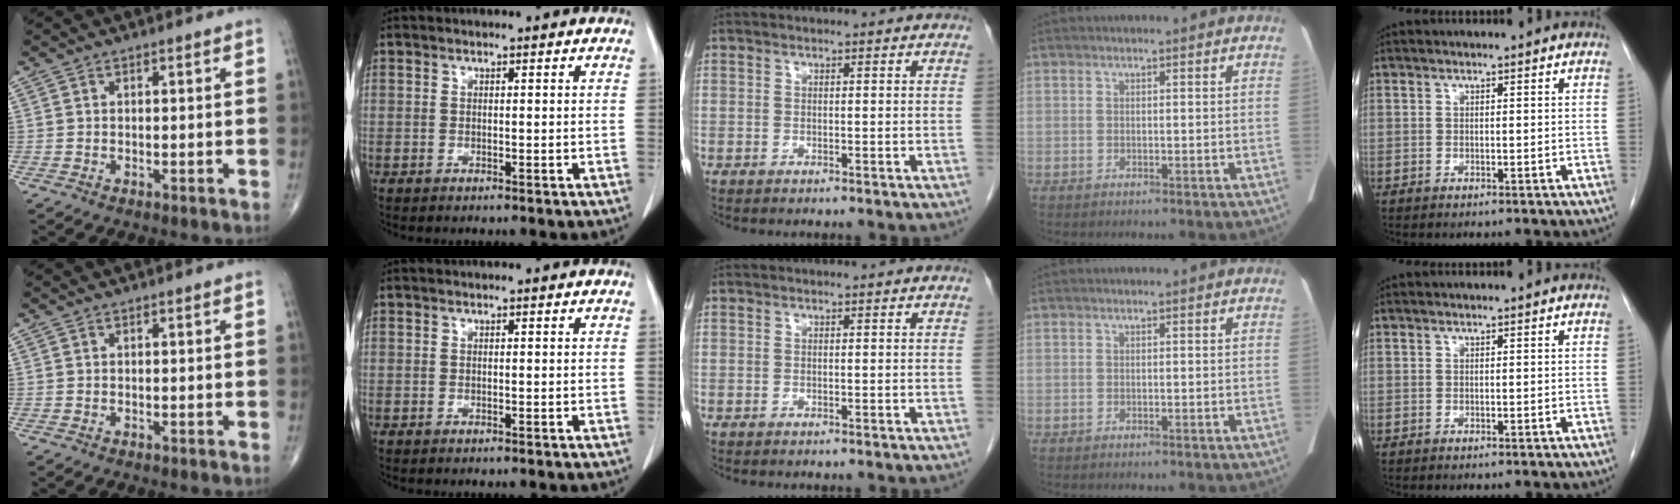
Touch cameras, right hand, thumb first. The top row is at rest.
{}